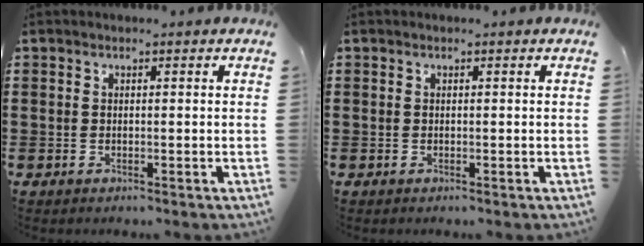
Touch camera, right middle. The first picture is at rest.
{"total": 0.0}